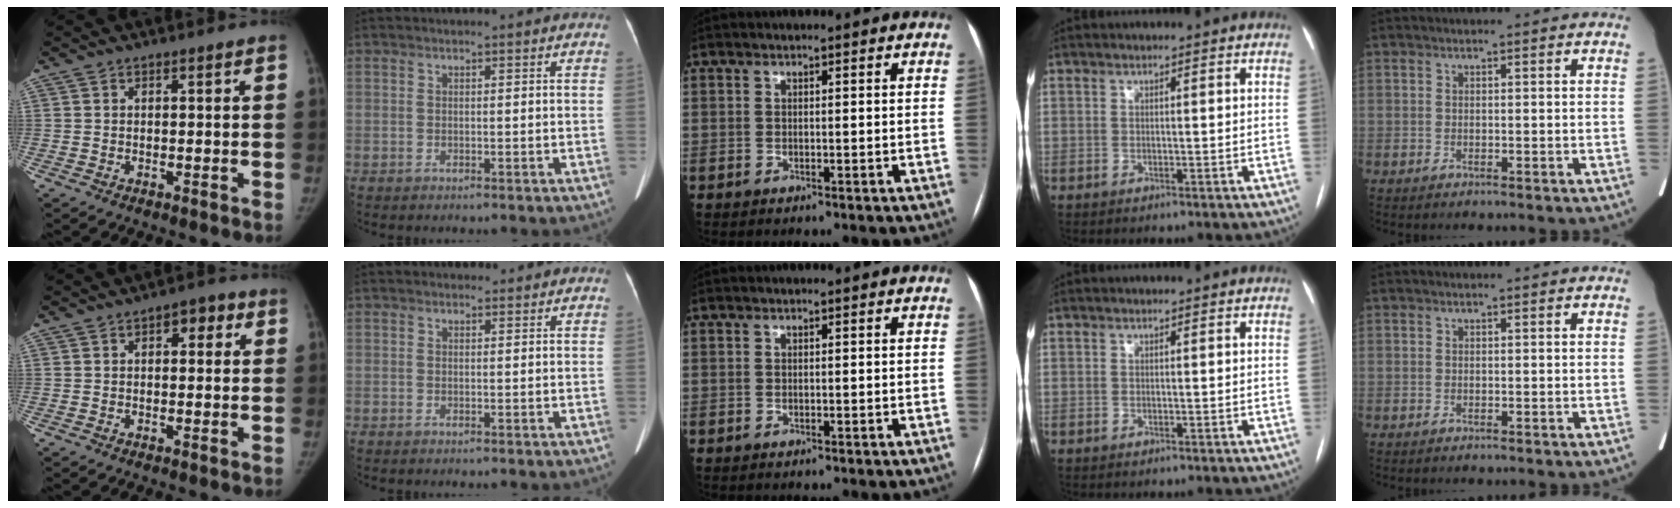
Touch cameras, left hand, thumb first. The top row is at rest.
{"thumb": {"total": 3.9, "force": [1.3, 2.2, 3.0], "torque": [-0.021, 0.008, 0.010]}, "index": {"total": 0.9, "force": [0.7, 0.5, 0.1], "torque": [-0.003, 0.001, 0.007]}}